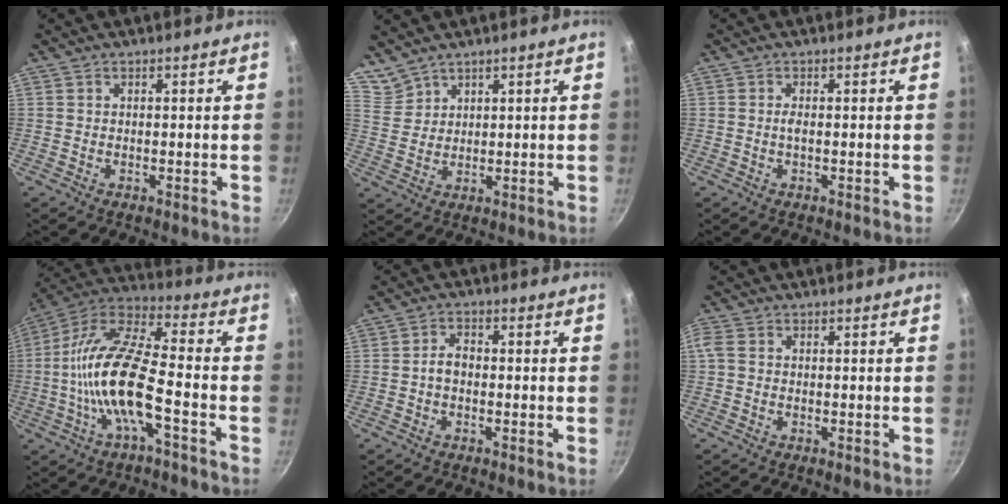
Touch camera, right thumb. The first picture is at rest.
{"total": 5.2, "force": [4.6, 2.5, 0.2], "torque": [0.008, -0.005, 0.104]}
{"total": 1.1, "force": [-0.1, 0.3, 1.1], "torque": [-0.025, 0.002, -0.004]}
{"total": 16.8, "force": [-4.4, 5.5, 15.2], "torque": [-0.295, 0.043, -0.100]}
{"total": 3.3, "force": [-0.6, 2.2, 2.4], "torque": [-0.036, 0.017, -0.015]}
{"total": 2.0, "force": [0.1, 1.5, 1.4], "torque": [-0.035, 0.005, -0.002]}